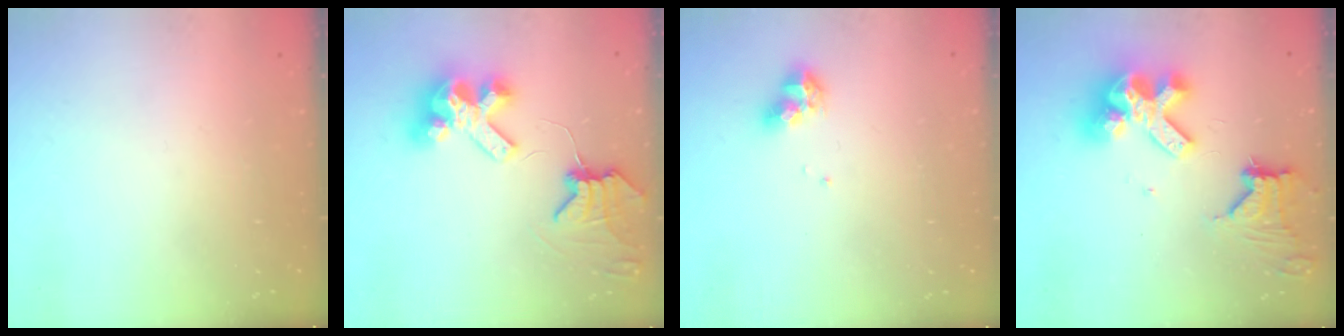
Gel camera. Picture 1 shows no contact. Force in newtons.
{"total": 9.8, "press": 9.7, "slide": 1.4}
{"total": 8.1, "press": 8.1, "slide": 0.5}
{"total": 14.9, "press": 14.8, "slide": 1.6}